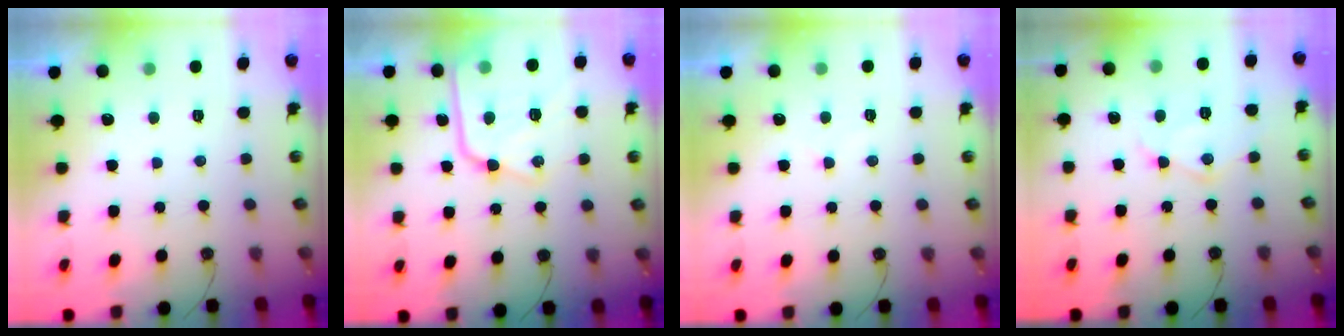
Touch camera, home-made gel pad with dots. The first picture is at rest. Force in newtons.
{"total": 17.6, "press": 17.5, "slide": 1.6}
{"total": 5.0, "press": 5.0, "slide": 0.8}
{"total": 10.9, "press": 10.9, "slide": 0.7}